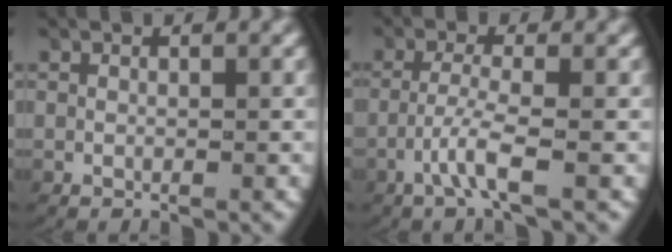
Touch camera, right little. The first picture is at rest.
{"total": 2.9, "force": [-1.4, 0.2, 2.5], "torque": [-0.060, -0.009, -0.022]}